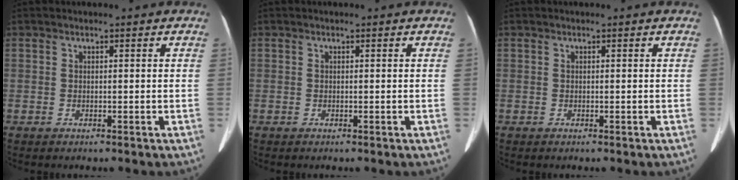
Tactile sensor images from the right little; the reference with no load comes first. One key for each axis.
{"total": 0.0}
{"total": 0.0}